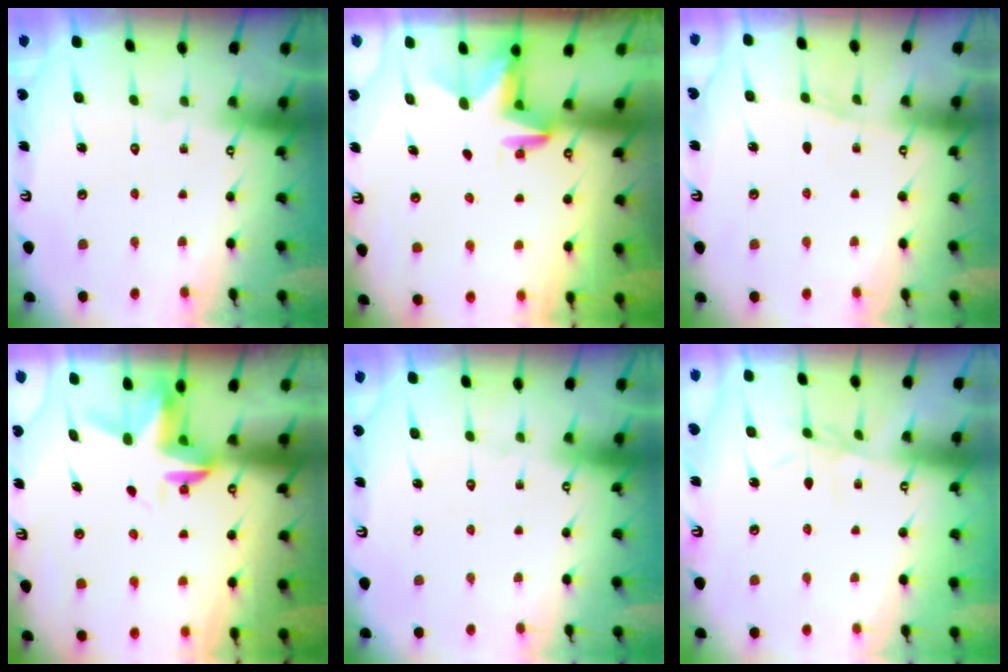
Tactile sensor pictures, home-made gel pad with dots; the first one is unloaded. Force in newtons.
{"total": 3.2, "press": 3.2, "slide": 0.1}
{"total": 3.7, "press": 3.7, "slide": 0.3}
{"total": 3.2, "press": 3.1, "slide": 0.5}
{"total": 0.0}
{"total": 2.4, "press": 2.3, "slide": 0.4}